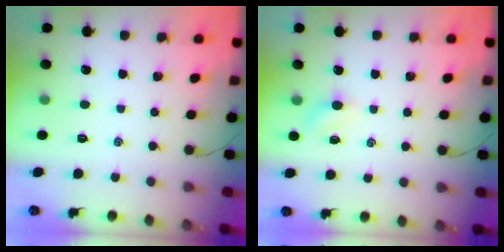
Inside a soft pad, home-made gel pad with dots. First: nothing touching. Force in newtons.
{"total": 3.3, "press": 3.1, "slide": 0.9}